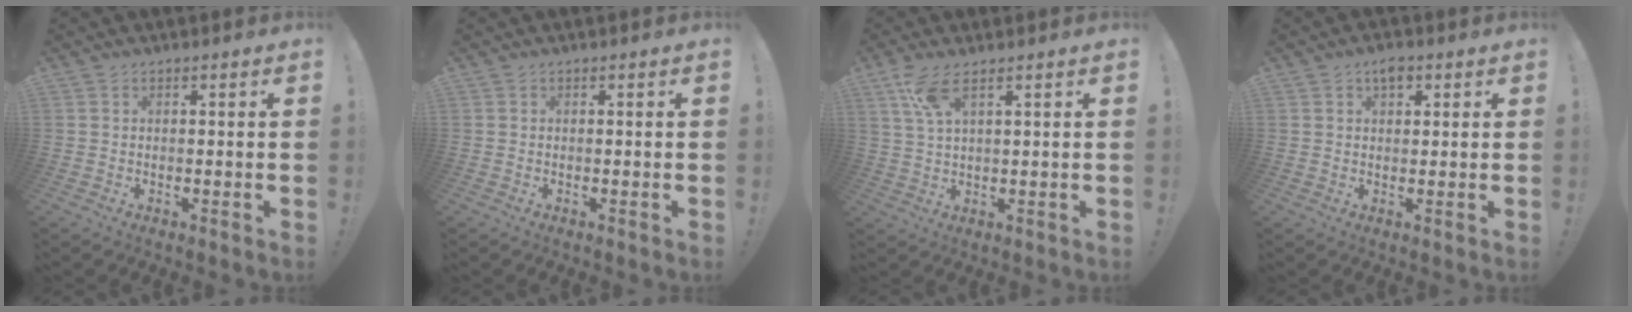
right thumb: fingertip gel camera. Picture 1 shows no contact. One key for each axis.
{"total": 0.0}
{"total": 6.6, "fx": 3.8, "fy": 1.5, "fz": 5.2, "tx": -0.108, "ty": -0.008, "tz": 0.068}
{"total": 3.4, "fx": 2.0, "fy": 2.0, "fz": 2.0, "tx": -0.025, "ty": -0.003, "tz": 0.031}